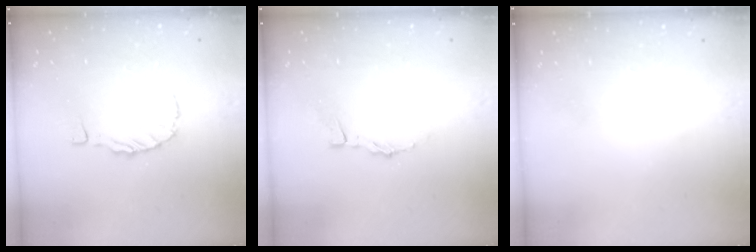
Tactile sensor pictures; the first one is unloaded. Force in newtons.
{"total": 3.3, "press": 3.3, "slide": 0.4}
{"total": 1.5, "press": 1.5, "slide": 0.1}